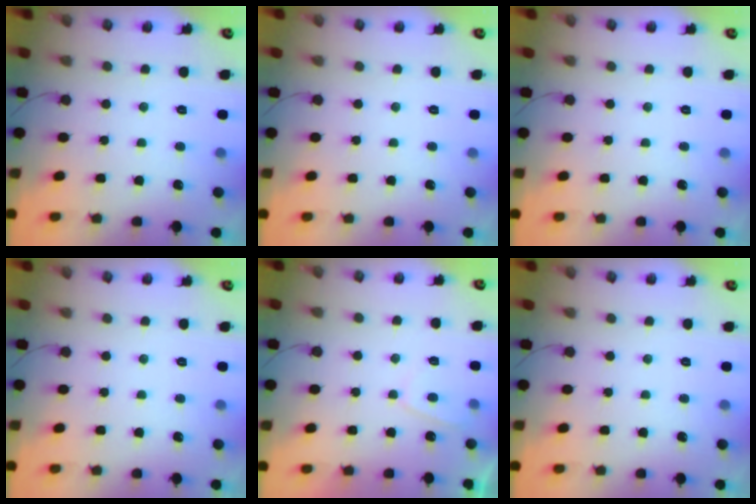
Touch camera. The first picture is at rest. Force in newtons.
{"total": 0.0}
{"total": 0.0}
{"total": 0.0}
{"total": 2.4, "press": 2.3, "slide": 0.7}
{"total": 0.0}